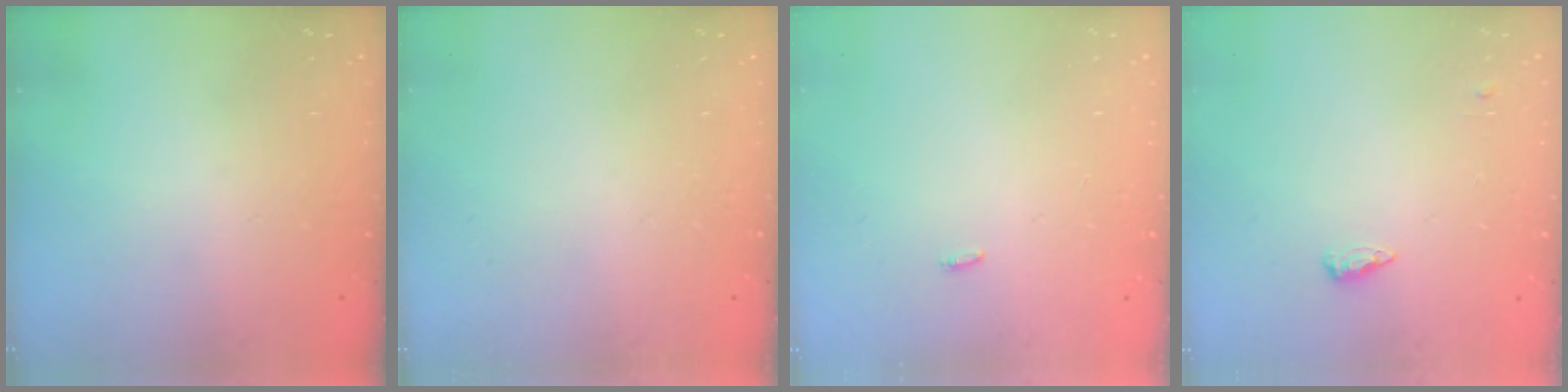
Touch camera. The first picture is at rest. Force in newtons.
{"total": 0.0}
{"total": 3.3, "press": 1.6, "slide": 2.9}
{"total": 8.7, "press": 5.7, "slide": 6.5}